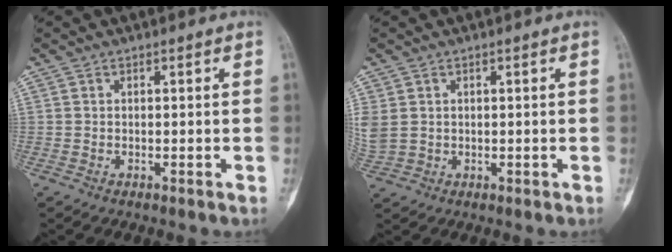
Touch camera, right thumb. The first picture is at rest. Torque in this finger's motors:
{"motor_torque": [-1.13, 1.65, 1.32, 0.17, 0.49]}